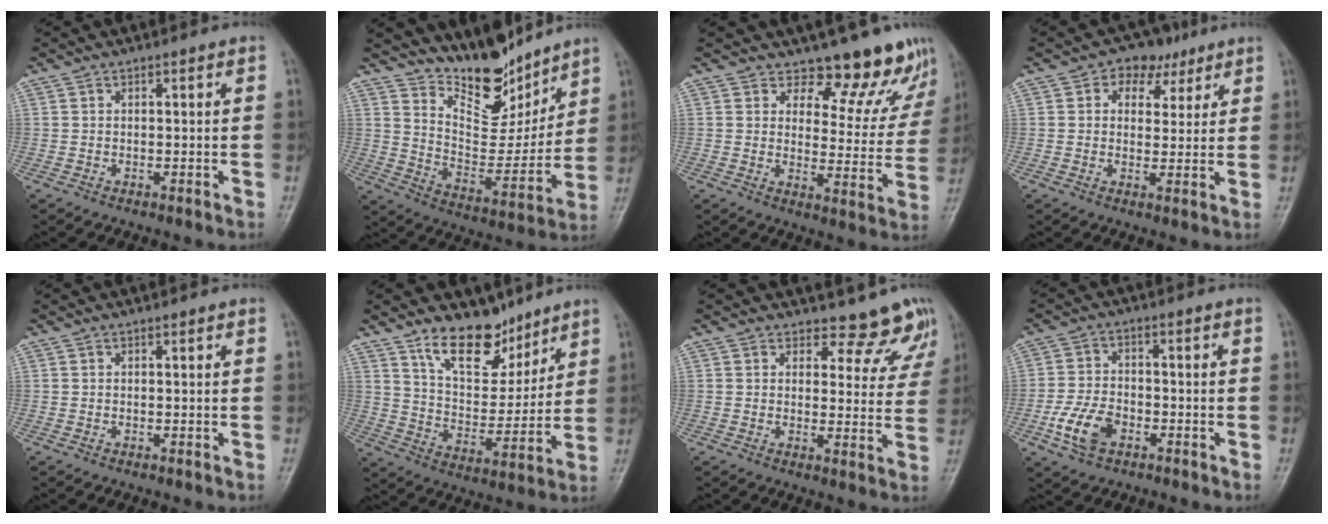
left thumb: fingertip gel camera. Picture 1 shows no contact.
{"total": 14.8, "force": [12.4, 5.9, 5.6], "torque": [-0.048, -0.091, 0.219]}
{"total": 12.0, "force": [10.7, 4.7, 2.9], "torque": [0.007, -0.093, 0.121]}
{"total": 6.8, "force": [3.4, 5.2, 2.7], "torque": [0.000, -0.004, 0.046]}
{"total": 0.0}
{"total": 12.9, "force": [9.4, 6.7, 5.7], "torque": [-0.056, -0.072, 0.172]}
{"total": 8.6, "force": [7.7, 3.8, 0.2], "torque": [0.045, -0.057, 0.071]}
{"total": 7.6, "force": [-3.2, 4.8, 5.0], "torque": [-0.097, 0.012, -0.064]}